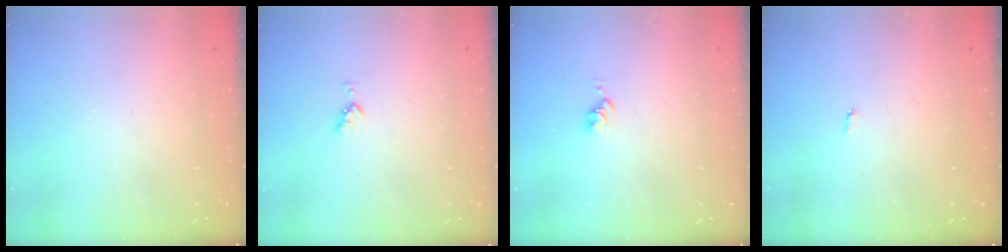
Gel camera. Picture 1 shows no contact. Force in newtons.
{"total": 3.5, "press": 3.4, "slide": 0.9}
{"total": 2.8, "press": 2.8, "slide": 0.4}
{"total": 2.1, "press": 2.1, "slide": 0.4}